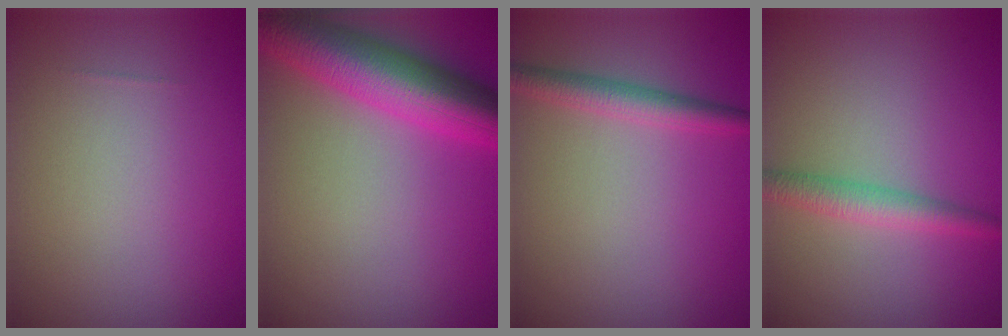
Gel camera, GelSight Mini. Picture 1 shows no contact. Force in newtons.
{"total": 9.0, "press": 9.0, "slide": 0.2}
{"total": 2.6, "press": 2.6, "slide": 0.1}
{"total": 2.5, "press": 2.5, "slide": 0.1}